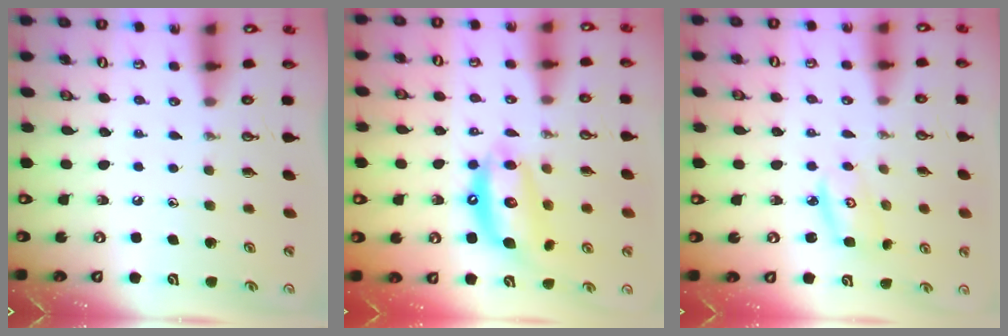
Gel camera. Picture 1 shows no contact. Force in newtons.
{"total": 11.7, "press": 11.6, "slide": 1.1}
{"total": 3.9, "press": 3.9, "slide": 0.3}